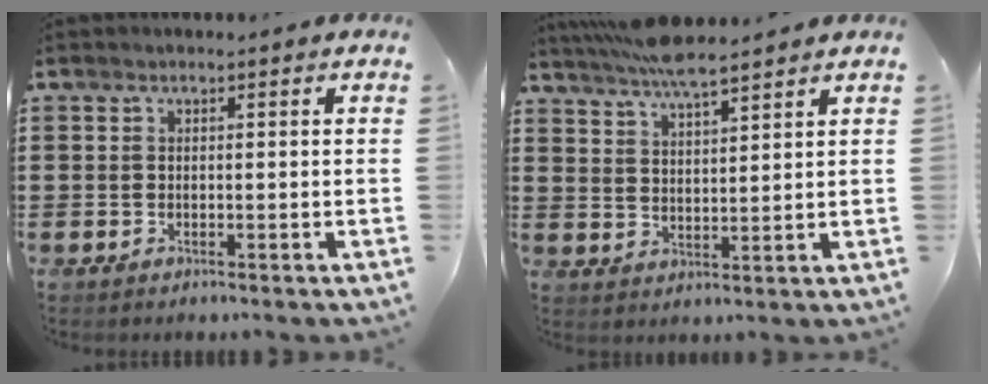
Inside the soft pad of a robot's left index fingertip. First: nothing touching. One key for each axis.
{"total": 5.5, "fx": 5.0, "fy": 0.2, "fz": 2.2, "tx": -0.058, "ty": -0.017, "tz": 0.091}